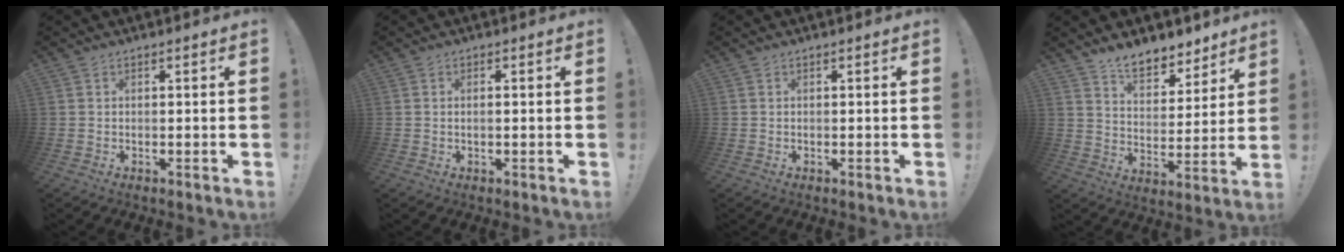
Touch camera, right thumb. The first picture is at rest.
{"total": 1.0, "force": [0.0, 0.0, 1.0], "torque": [-0.017, 0.000, -0.001]}
{"total": 0.0}
{"total": 10.1, "force": [8.4, 4.6, 3.3], "torque": [-0.050, -0.063, 0.159]}